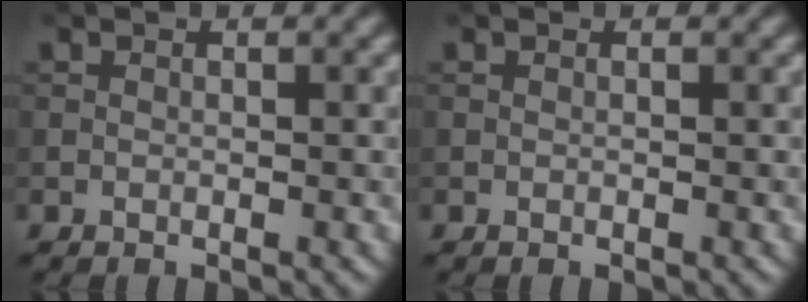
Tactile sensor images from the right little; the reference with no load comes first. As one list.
[{"total": 0.0}]